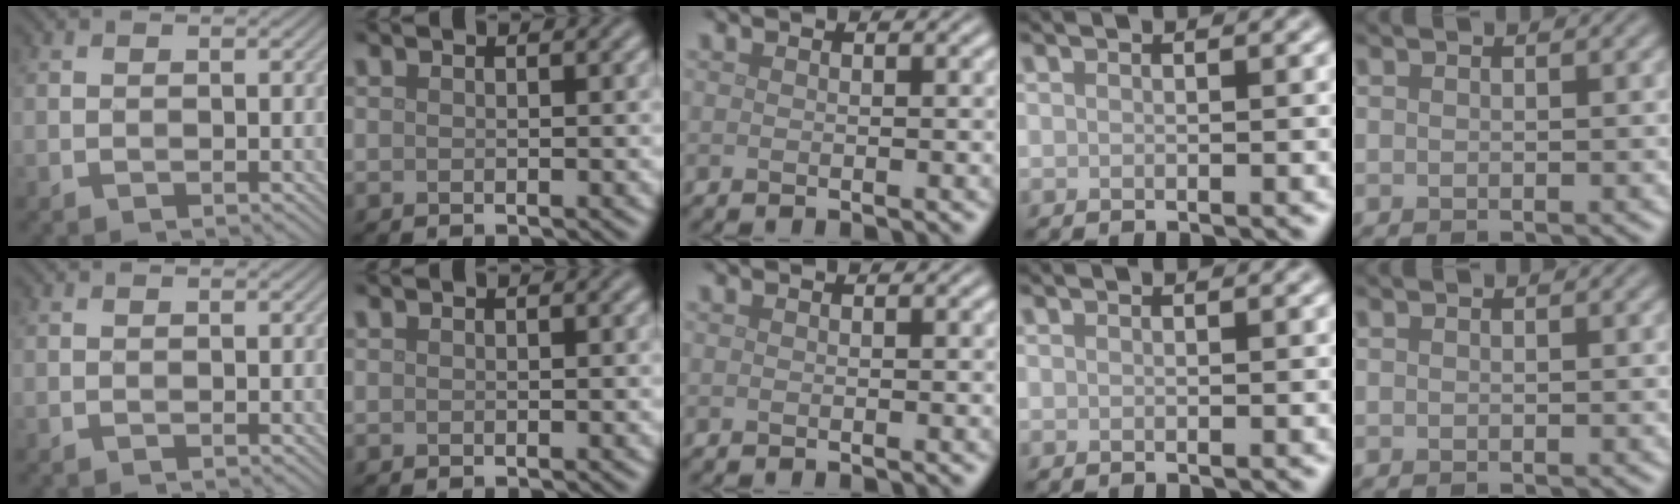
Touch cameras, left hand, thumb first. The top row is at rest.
{}